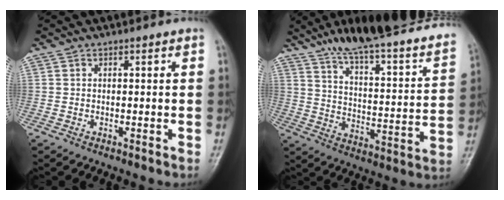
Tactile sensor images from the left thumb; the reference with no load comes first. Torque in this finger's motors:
{"motor_torque": [0.96, -0.94, 1.09, -1.68, 0.08]}